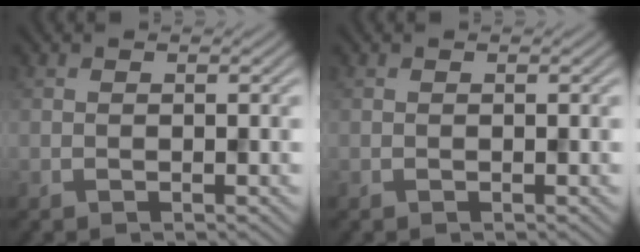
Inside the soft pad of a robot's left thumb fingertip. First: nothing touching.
{"total": 0.0}